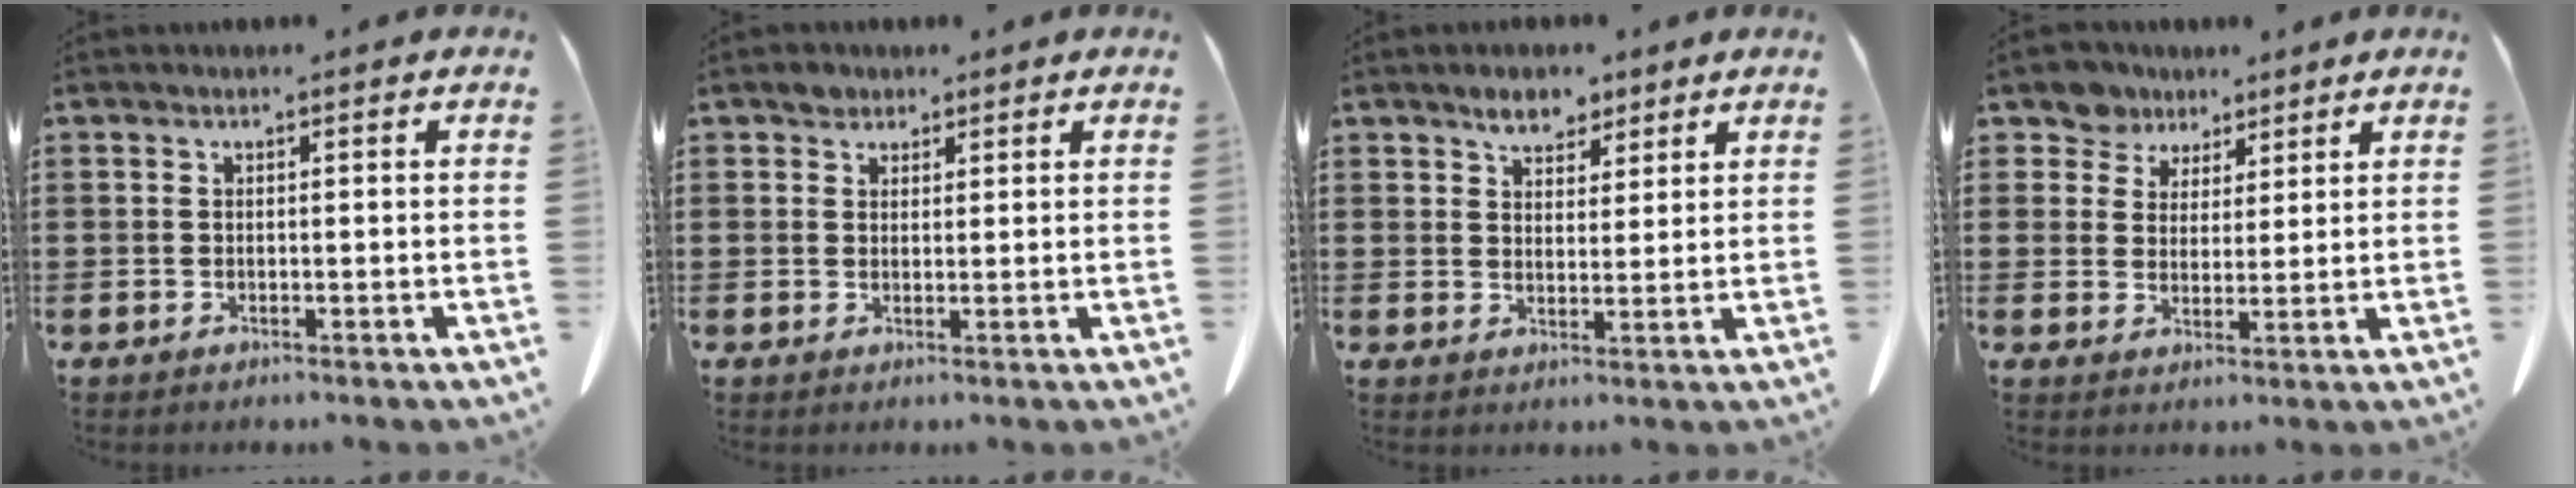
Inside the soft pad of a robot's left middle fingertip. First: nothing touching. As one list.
[{"total": 1.9, "force": [1.6, 1.1, 0.2], "torque": [-0.001, 0.001, 0.030]}, {"total": 4.5, "force": [3.7, 2.2, 1.4], "torque": [-0.030, -0.002, 0.069]}, {"total": 5.4, "force": [4.2, 3.4, 0.5], "torque": [-0.039, -0.004, 0.079]}]